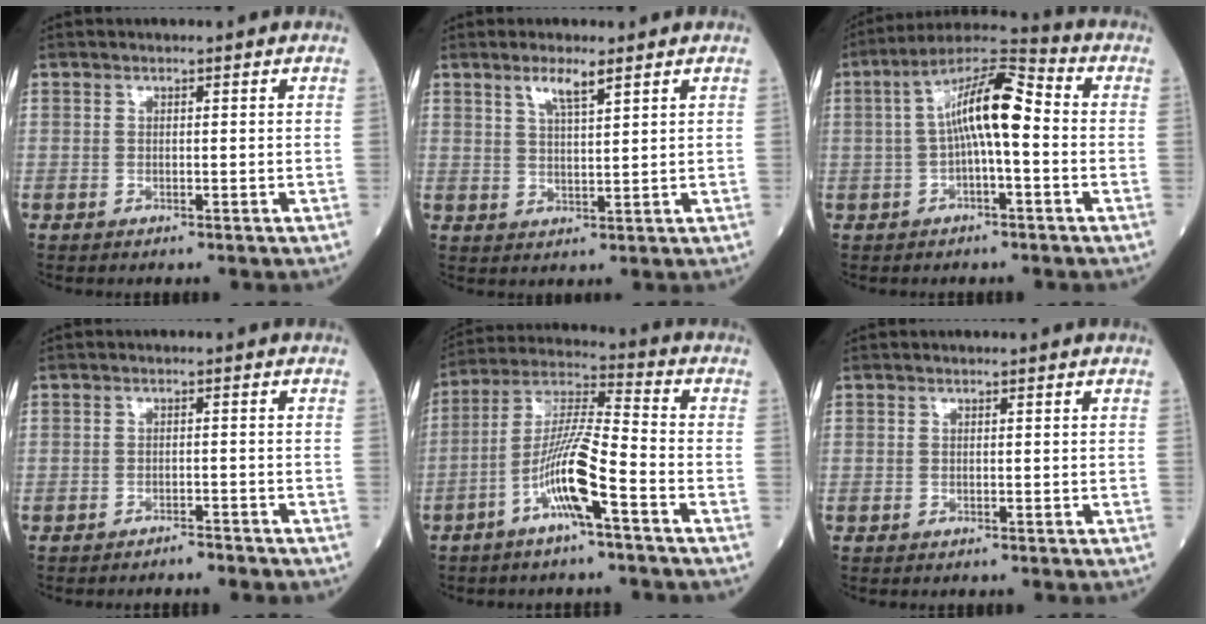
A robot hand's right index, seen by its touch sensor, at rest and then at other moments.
{"total": 3.9, "force": [2.6, 0.3, 2.8], "torque": [-0.056, 0.001, 0.049]}
{"total": 10.7, "force": [0.2, 2.3, 10.5], "torque": [-0.189, 0.034, -0.002]}
{"total": 2.2, "force": [-2.0, 0.3, 0.7], "torque": [-0.012, -0.001, -0.025]}
{"total": 10.8, "force": [-4.9, 0.4, 9.6], "torque": [-0.191, 0.006, -0.098]}
{"total": 0.0}